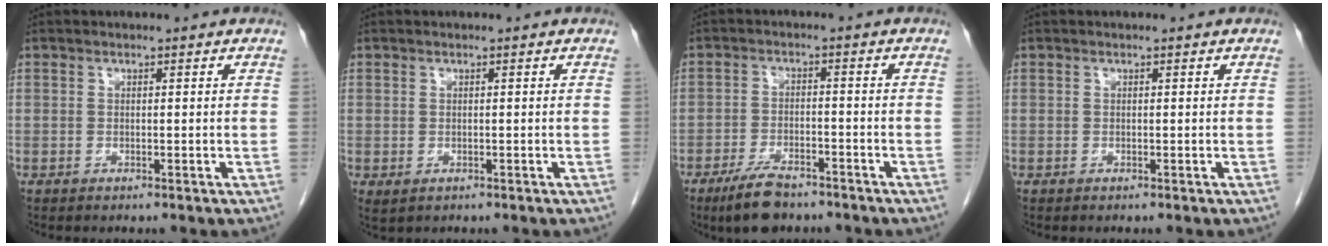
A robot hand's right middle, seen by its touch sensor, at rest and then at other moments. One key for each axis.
{"total": 1.2, "fx": -0.3, "fy": 0.8, "fz": 0.8, "tx": -0.020, "ty": -0.004, "tz": 0.002}
{"total": 6.8, "fx": -5.2, "fy": 2.2, "fz": 3.7, "tx": -0.077, "ty": -0.008, "tz": -0.091}
{"total": 0.0}